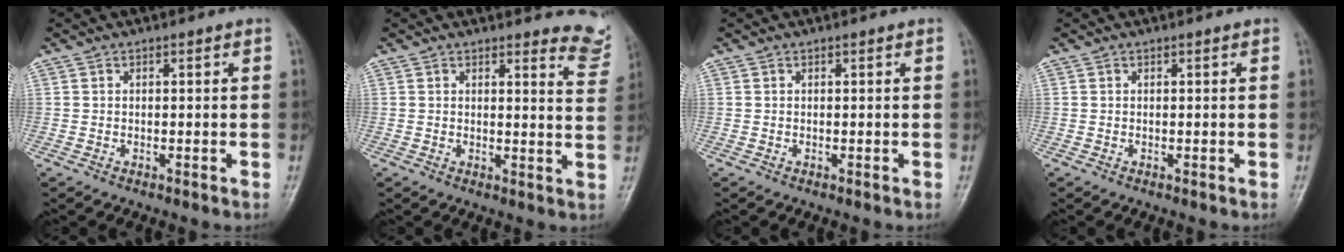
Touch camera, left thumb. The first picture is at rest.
{"total": 7.2, "force": [7.1, 1.4, 0.5], "torque": [0.028, -0.071, 0.052]}
{"total": 0.0}
{"total": 0.0}